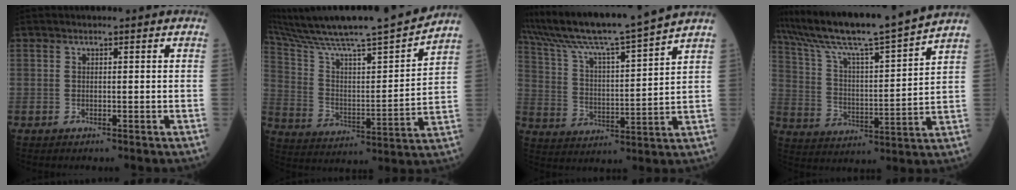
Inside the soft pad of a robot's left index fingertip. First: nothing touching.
{"total": 21.2, "force": [19.0, -0.1, 9.4], "torque": [-0.164, -0.019, 0.301]}
{"total": 16.0, "force": [14.2, -2.0, 7.0], "torque": [-0.134, -0.008, 0.242]}
{"total": 17.7, "force": [15.7, -1.3, 8.2], "torque": [-0.149, -0.011, 0.259]}